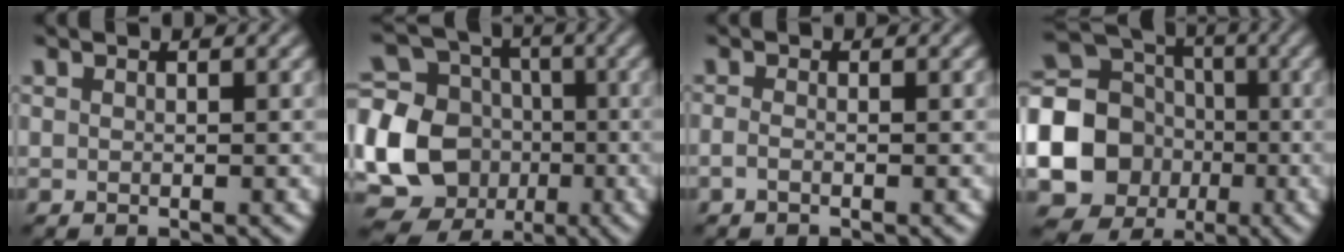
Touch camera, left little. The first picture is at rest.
{"total": 13.6, "force": [-3.1, 12.1, 5.3], "torque": [-0.142, -0.012, -0.070]}
{"total": 0.9, "force": [-0.7, 0.1, 0.6], "torque": [-0.012, -0.007, -0.017]}
{"total": 18.3, "force": [-4.0, 17.1, 5.3], "torque": [-0.135, -0.019, -0.105]}